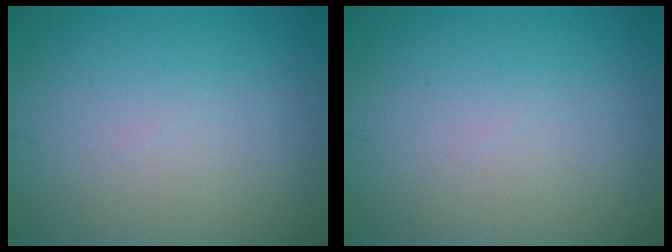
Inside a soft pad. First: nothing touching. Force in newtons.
{"total": 0.0}